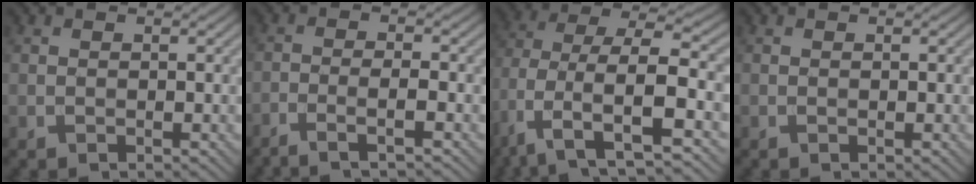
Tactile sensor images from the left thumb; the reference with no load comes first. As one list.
[{"total": 3.2, "force": [-2.0, 0.4, 2.4], "torque": [-0.037, 0.005, -0.051]}, {"total": 11.5, "force": [-2.1, 5.8, 9.7], "torque": [-0.208, -0.009, -0.049]}, {"total": 0.0}]